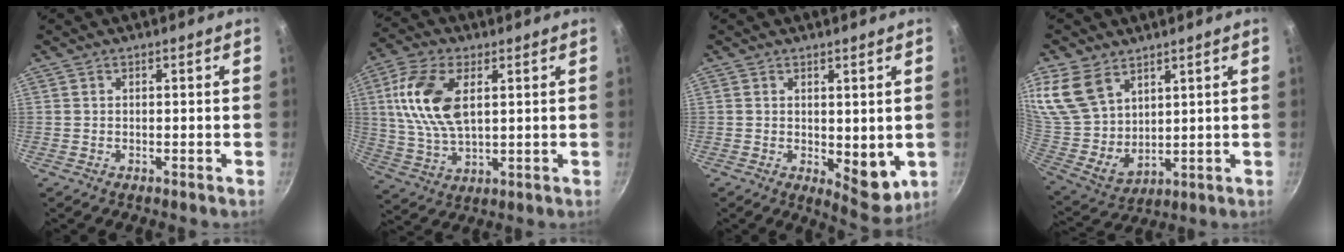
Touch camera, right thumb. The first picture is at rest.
{"total": 13.6, "force": [3.4, 7.3, 11.0], "torque": [-0.214, -0.004, 0.066]}
{"total": 7.1, "force": [0.0, 3.6, 6.1], "torque": [-0.061, -0.017, 0.011]}
{"total": 15.7, "force": [9.0, 9.9, 8.3], "torque": [-0.165, -0.037, 0.196]}